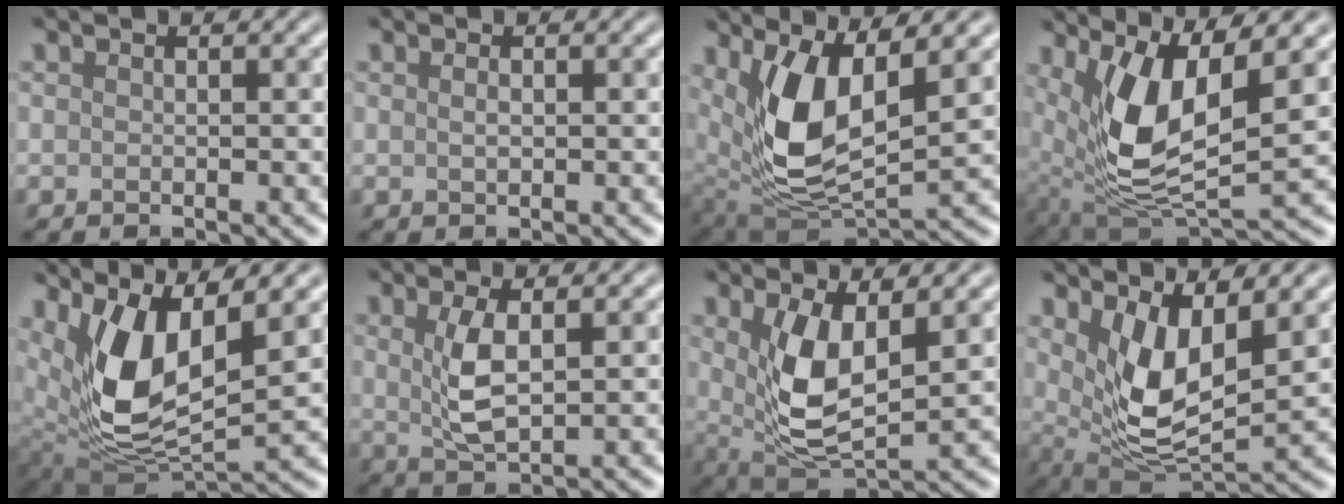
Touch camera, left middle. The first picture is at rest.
{"total": 0.0}
{"total": 7.4, "force": [2.1, 3.3, 6.3], "torque": [-0.142, -0.020, 0.049]}
{"total": 9.1, "force": [2.4, 3.4, 8.1], "torque": [-0.179, -0.012, 0.056]}
{"total": 9.0, "force": [3.3, 3.8, 7.4], "torque": [-0.160, -0.017, 0.074]}
{"total": 3.2, "force": [0.5, 0.9, 3.0], "torque": [-0.071, -0.004, 0.020]}
{"total": 5.7, "force": [0.9, 2.3, 5.2], "torque": [-0.112, -0.018, 0.030]}
{"total": 6.7, "force": [2.0, 2.6, 5.8], "torque": [-0.120, -0.017, 0.046]}